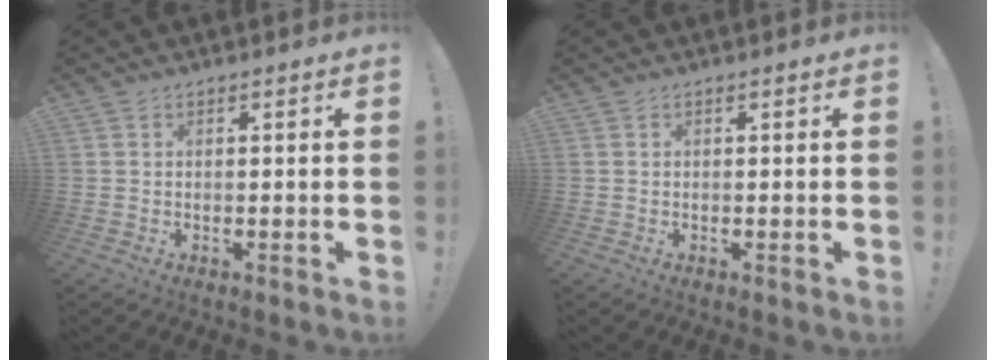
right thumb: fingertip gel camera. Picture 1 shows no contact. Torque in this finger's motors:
{"motor_torque": [0.00, 0.00, 0.00, 0.00, 0.00]}